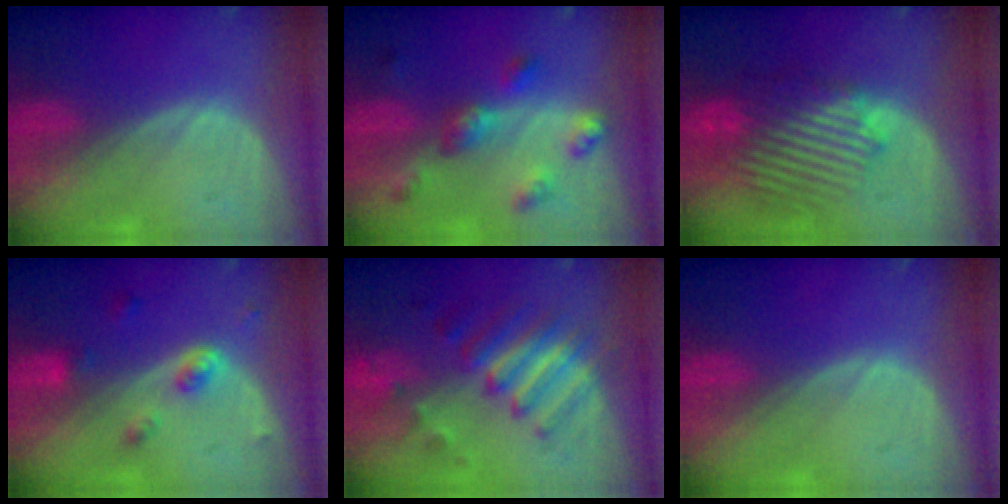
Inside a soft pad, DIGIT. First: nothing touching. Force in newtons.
{"total": 6.5, "press": 5.8, "slide": 2.8}
{"total": 10.2, "press": 9.3, "slide": 4.1}
{"total": 4.3, "press": 3.9, "slide": 1.7}
{"total": 8.2, "press": 8.1, "slide": 1.5}
{"total": 0.0}